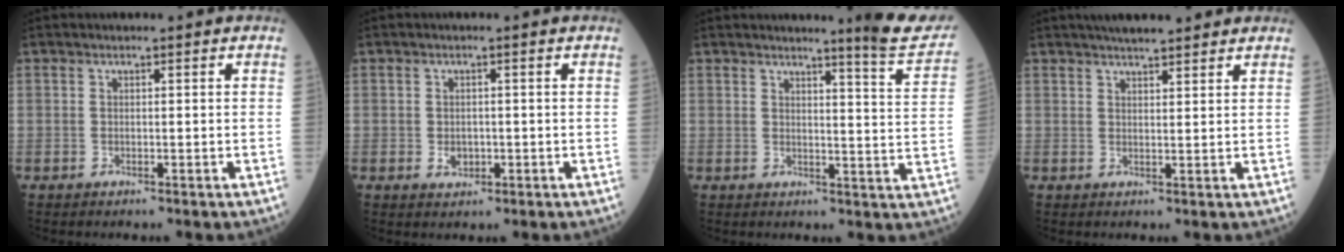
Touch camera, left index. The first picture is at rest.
{"total": 2.0, "force": [-0.4, 1.5, 1.1], "torque": [-0.020, 0.002, -0.001]}
{"total": 8.1, "force": [7.5, -0.7, 2.9], "torque": [-0.035, -0.046, 0.076]}
{"total": 7.2, "force": [6.2, 1.0, 3.6], "torque": [-0.052, 0.027, 0.089]}